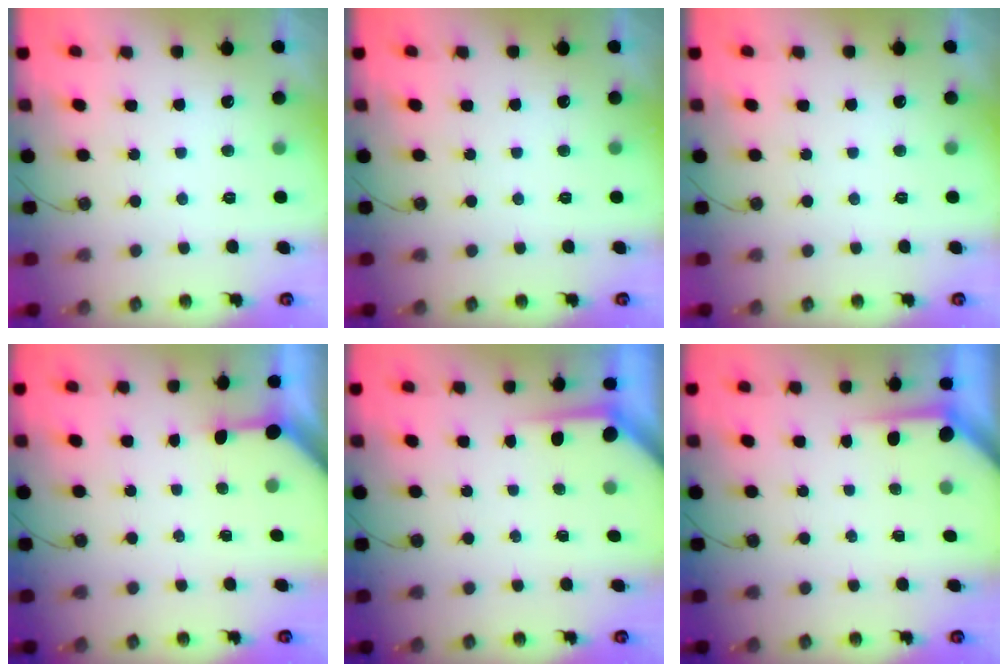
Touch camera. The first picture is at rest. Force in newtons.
{"total": 0.0}
{"total": 0.0}
{"total": 2.9, "press": 2.8, "slide": 0.3}
{"total": 3.8, "press": 3.7, "slide": 0.4}
{"total": 3.6, "press": 3.6, "slide": 0.3}